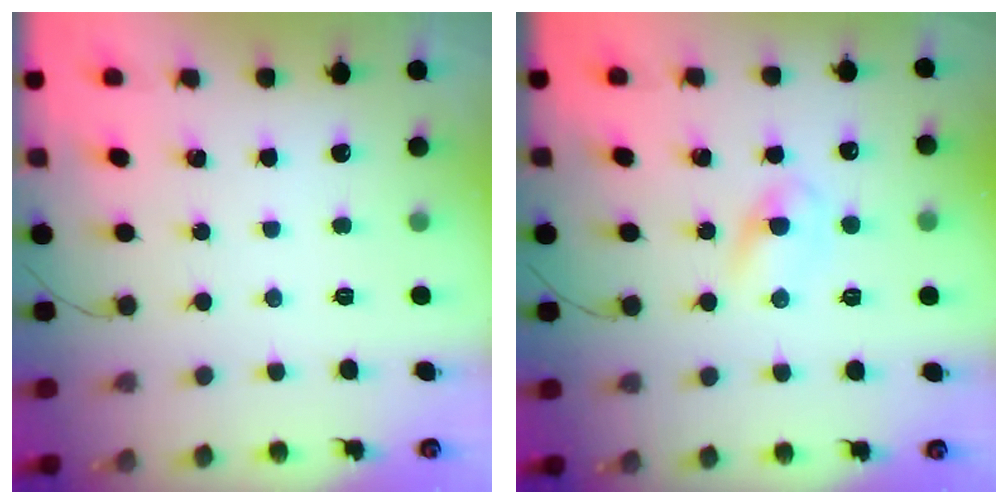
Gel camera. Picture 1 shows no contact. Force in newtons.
{"total": 2.7, "press": 2.5, "slide": 1.1}